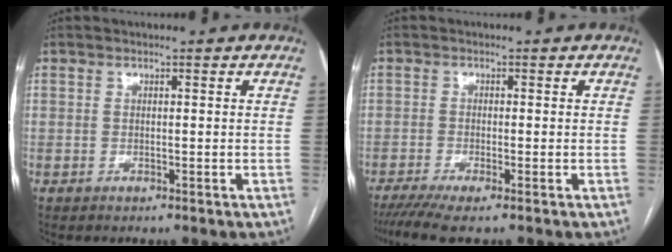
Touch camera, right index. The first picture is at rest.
{"total": 4.5, "force": [-3.2, 0.2, 3.1], "torque": [-0.054, -0.012, -0.060]}